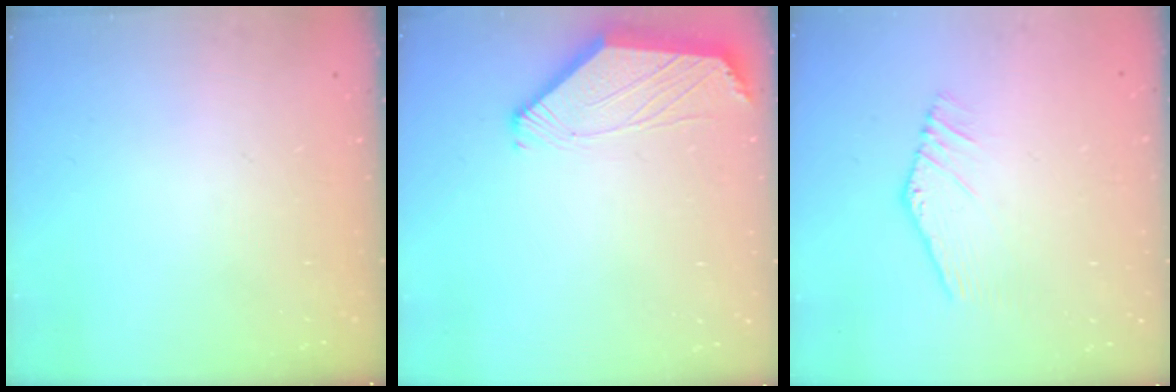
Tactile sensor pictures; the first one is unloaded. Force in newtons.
{"total": 0.0}
{"total": 3.5, "press": 3.5, "slide": 0.1}